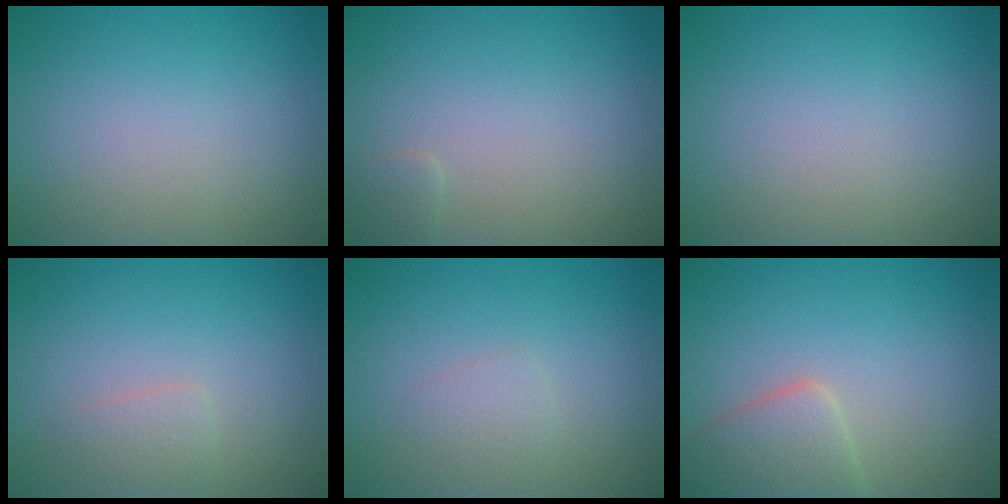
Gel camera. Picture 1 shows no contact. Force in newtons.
{"total": 0.8, "press": 0.8, "slide": 0.1}
{"total": 0.0}
{"total": 1.2, "press": 1.2, "slide": 0.1}
{"total": 1.1, "press": 1.1, "slide": 0.1}
{"total": 3.6, "press": 3.6, "slide": 0.1}